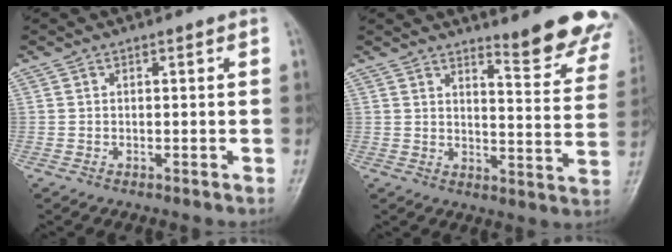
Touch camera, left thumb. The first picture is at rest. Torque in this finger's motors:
{"motor_torque": [0.42, 0.21, 1.15, -0.99, 0.08]}